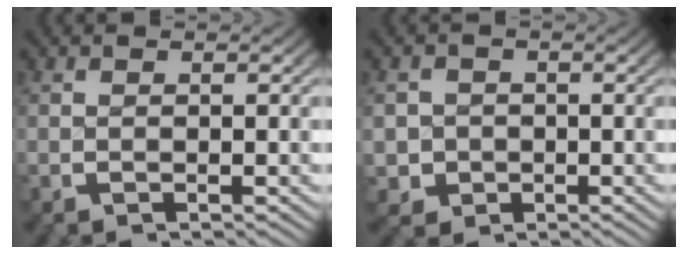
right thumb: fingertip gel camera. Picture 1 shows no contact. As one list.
[{"total": 4.9, "force": [-1.2, 4.5, 1.6], "torque": [-0.044, -0.030, -0.009]}]